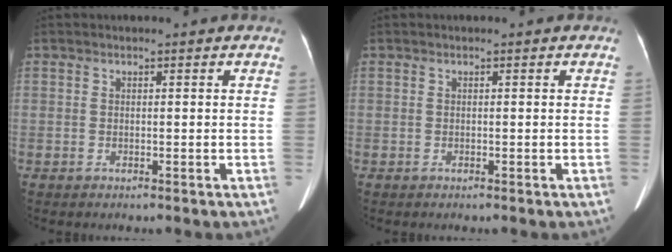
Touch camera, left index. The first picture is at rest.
{"total": 0.0}